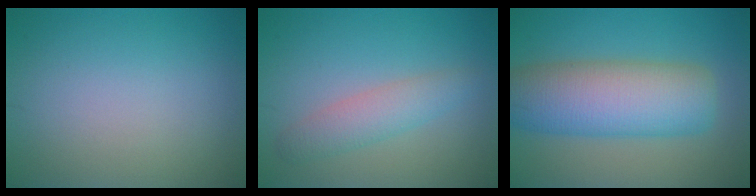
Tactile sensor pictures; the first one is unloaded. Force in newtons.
{"total": 2.8, "press": 2.8, "slide": 0.0}
{"total": 9.3, "press": 9.3, "slide": 0.6}